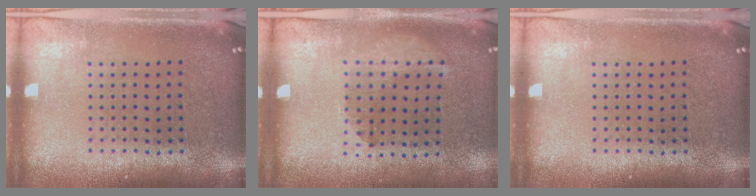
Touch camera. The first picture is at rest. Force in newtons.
{"total": 1.4, "press": 0.9, "slide": 1.1}
{"total": 0.0}